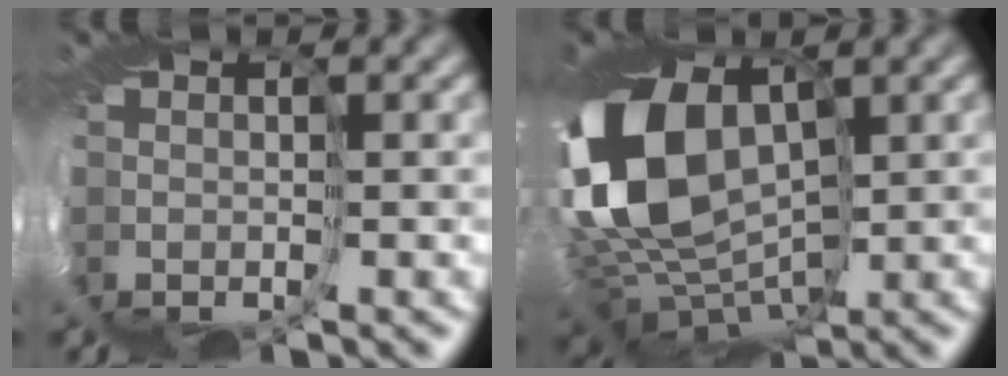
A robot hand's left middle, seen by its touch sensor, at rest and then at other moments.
{"total": 12.9, "force": [2.6, 8.7, 9.1], "torque": [-0.193, -0.012, 0.045]}